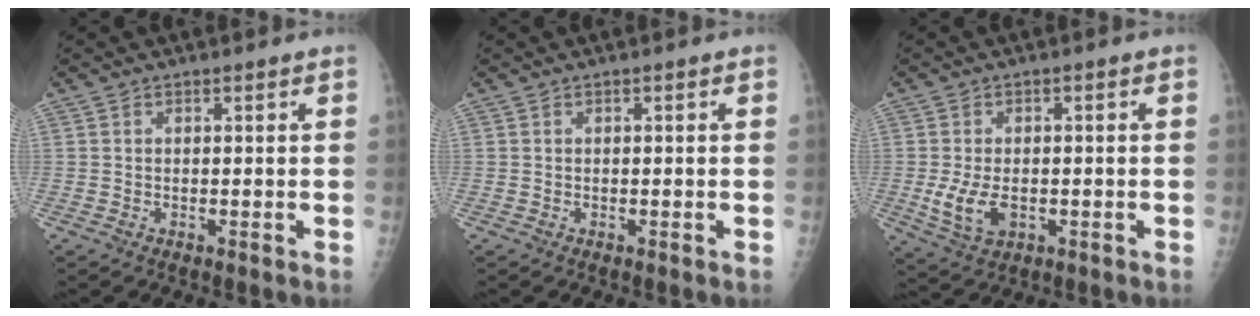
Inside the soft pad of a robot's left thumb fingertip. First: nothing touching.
{"total": 0.0}
{"total": 6.5, "force": [-1.5, 3.9, 5.0], "torque": [-0.097, -0.001, -0.019]}